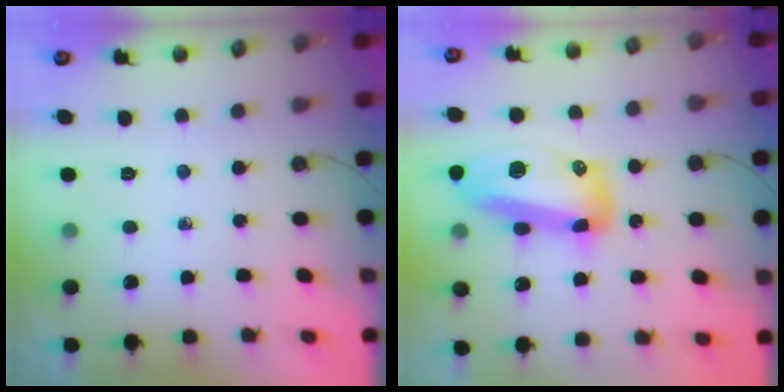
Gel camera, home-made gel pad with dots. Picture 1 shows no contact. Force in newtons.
{"total": 17.7, "press": 17.6, "slide": 1.8}